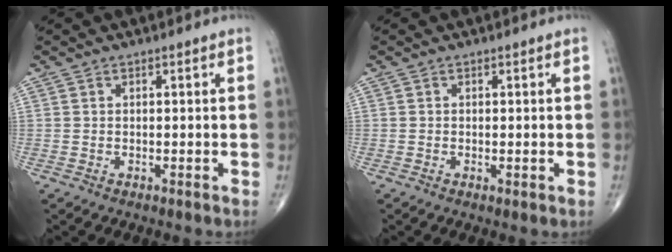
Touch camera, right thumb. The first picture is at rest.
{"total": 0.7, "force": [-0.1, 0.2, 0.7], "torque": [-0.013, -0.003, -0.003]}